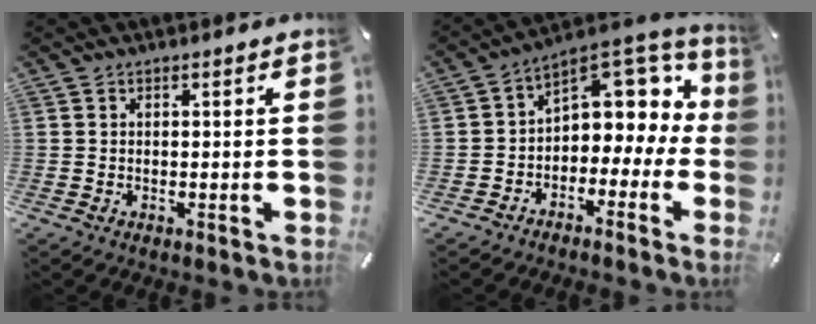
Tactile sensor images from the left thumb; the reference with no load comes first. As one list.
[{"total": 7.3, "force": [2.6, 5.9, 3.6], "torque": [-0.051, -0.031, 0.048]}]